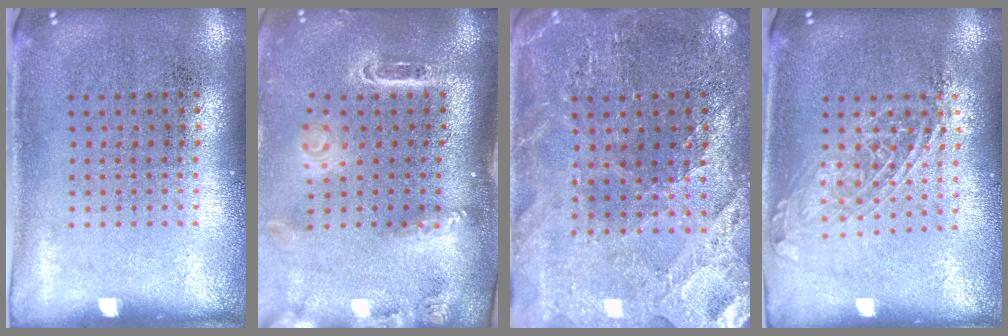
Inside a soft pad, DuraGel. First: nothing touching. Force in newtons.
{"total": 2.8, "press": 2.0, "slide": 1.9}
{"total": 2.6, "press": 2.6, "slide": 0.4}
{"total": 1.6, "press": 1.3, "slide": 0.8}